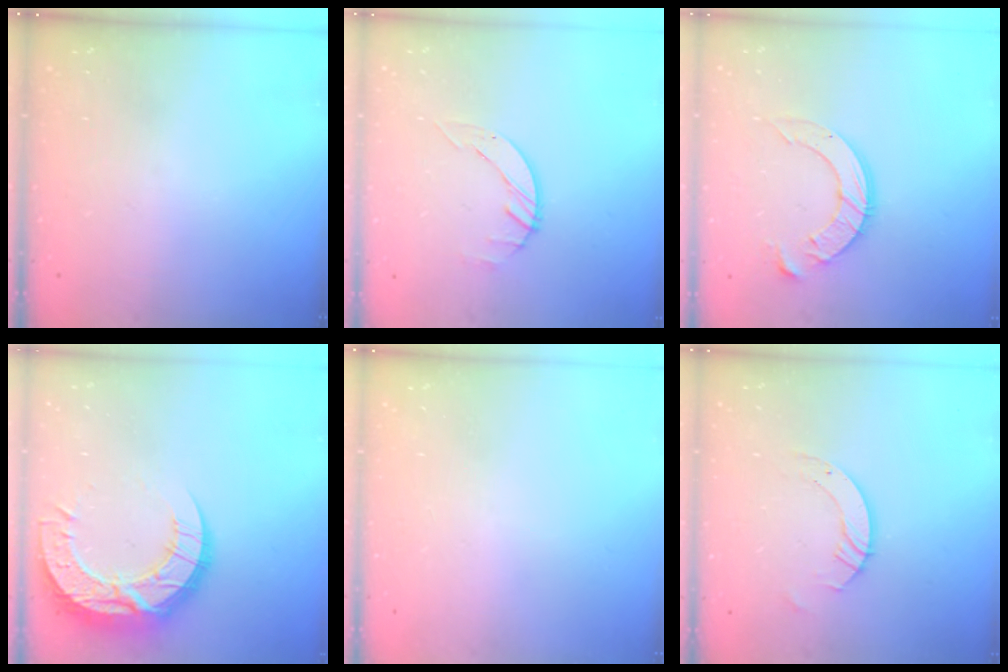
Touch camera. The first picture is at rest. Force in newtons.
{"total": 2.6, "press": 2.6, "slide": 0.3}
{"total": 10.2, "press": 10.2, "slide": 1.0}
{"total": 16.3, "press": 16.3, "slide": 1.4}
{"total": 0.0}
{"total": 6.2, "press": 6.2, "slide": 0.6}